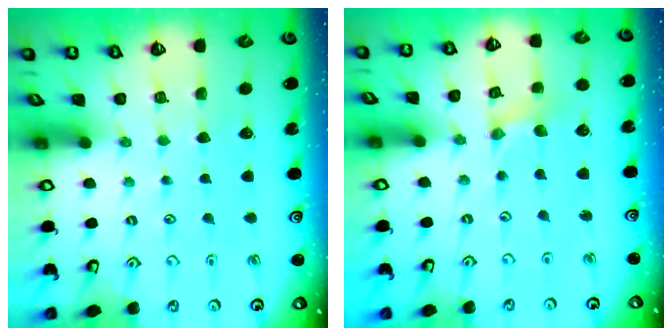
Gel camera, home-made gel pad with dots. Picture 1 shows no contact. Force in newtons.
{"total": 1.5, "press": 1.5, "slide": 0.3}